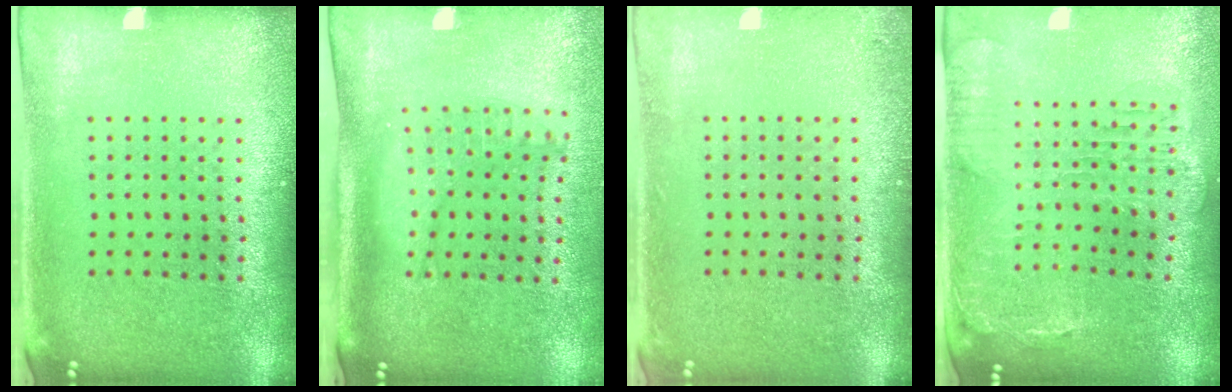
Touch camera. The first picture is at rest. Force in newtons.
{"total": 1.4, "press": 1.3, "slide": 0.4}
{"total": 0.9, "press": 0.9, "slide": 0.1}
{"total": 1.4, "press": 1.4, "slide": 0.4}